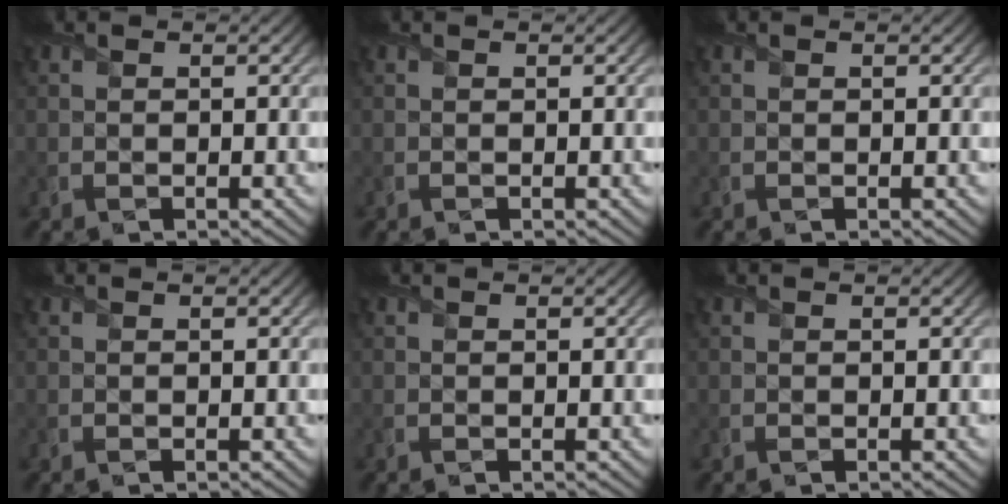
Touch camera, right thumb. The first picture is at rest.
{"total": 0.0}
{"total": 0.0}
{"total": 0.0}
{"total": 0.0}
{"total": 0.0}